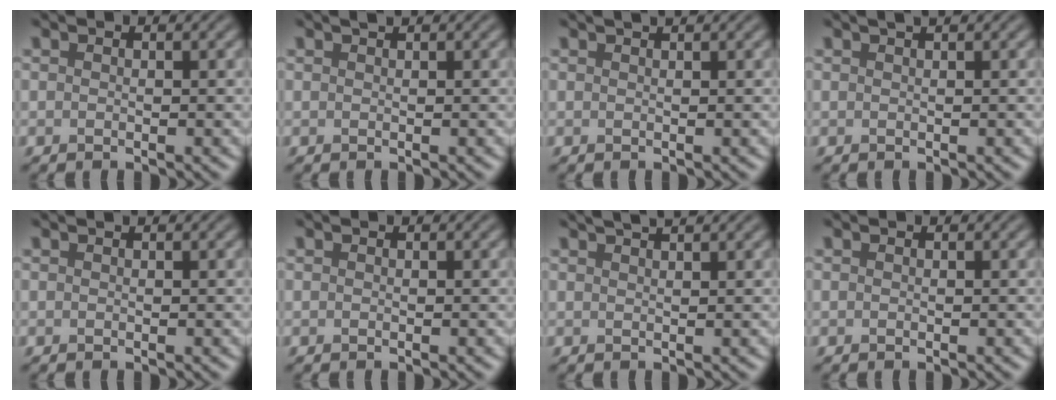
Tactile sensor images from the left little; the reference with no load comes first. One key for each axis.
{"total": 0.5, "fx": 0.4, "fy": 0.1, "fz": 0.3, "tx": -0.002, "ty": 0.002, "tz": 0.008}
{"total": 1.2, "fx": 0.9, "fy": 0.3, "fz": 0.7, "tx": -0.006, "ty": -0.001, "tz": 0.007}
{"total": 1.1, "fx": 0.7, "fy": 0.3, "fz": 0.8, "tx": -0.006, "ty": 0.002, "tz": 0.008}
{"total": 0.0}
{"total": 0.0}
{"total": 2.8, "fx": 2.1, "fy": 0.8, "fz": 1.6, "tx": -0.001, "ty": 0.009, "tz": 0.013}
{"total": 0.0}